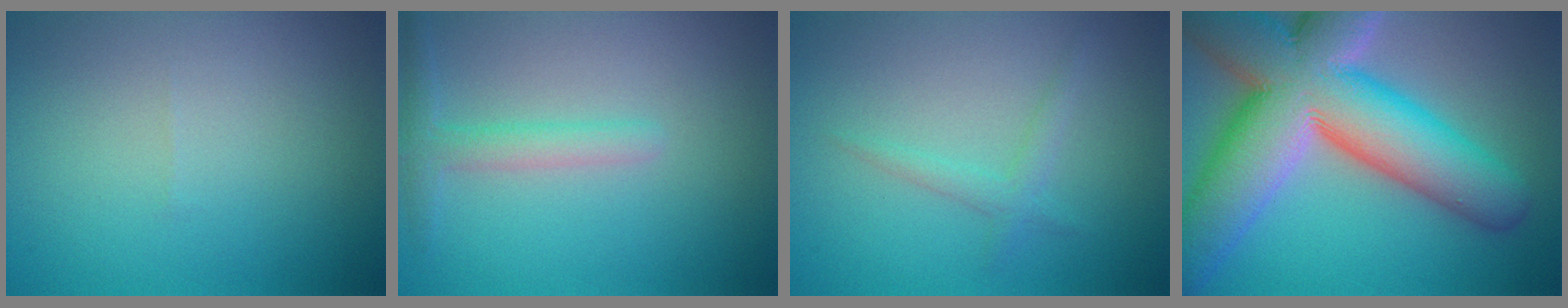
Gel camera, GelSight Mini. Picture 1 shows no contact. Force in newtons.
{"total": 2.1, "press": 2.1, "slide": 0.1}
{"total": 1.4, "press": 1.4, "slide": 0.0}
{"total": 15.8, "press": 15.7, "slide": 0.9}